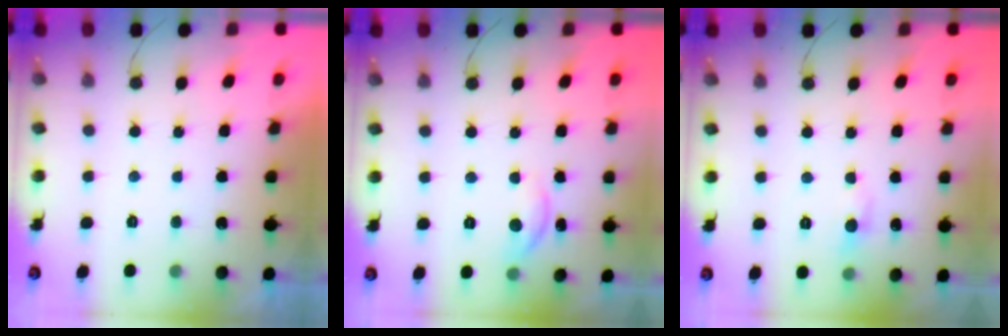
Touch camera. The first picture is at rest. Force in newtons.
{"total": 6.1, "press": 6.0, "slide": 0.6}
{"total": 3.9, "press": 3.8, "slide": 0.5}